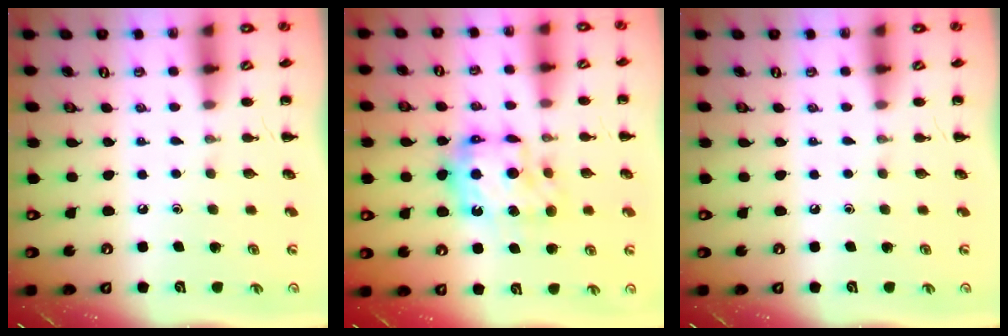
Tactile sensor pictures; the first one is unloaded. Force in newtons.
{"total": 11.7, "press": 11.6, "slide": 1.4}
{"total": 0.0}